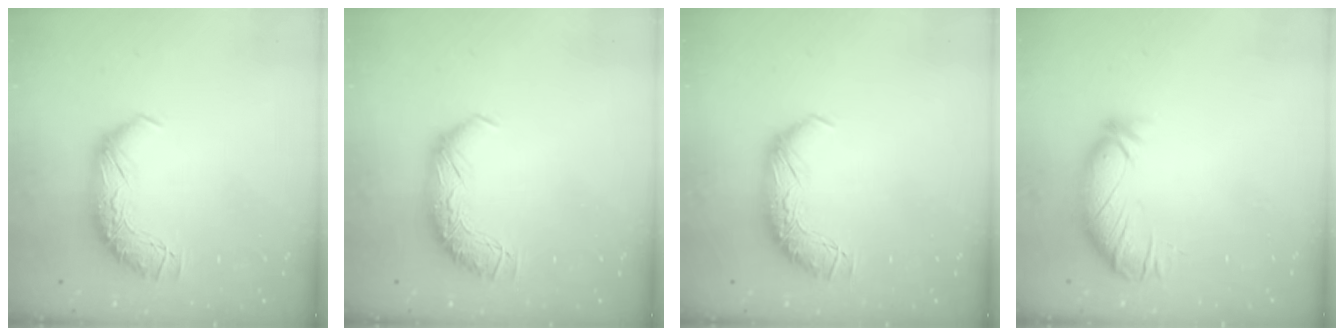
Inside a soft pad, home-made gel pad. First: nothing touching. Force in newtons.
{"total": 0.0}
{"total": 0.0}
{"total": 2.9, "press": 2.8, "slide": 0.8}